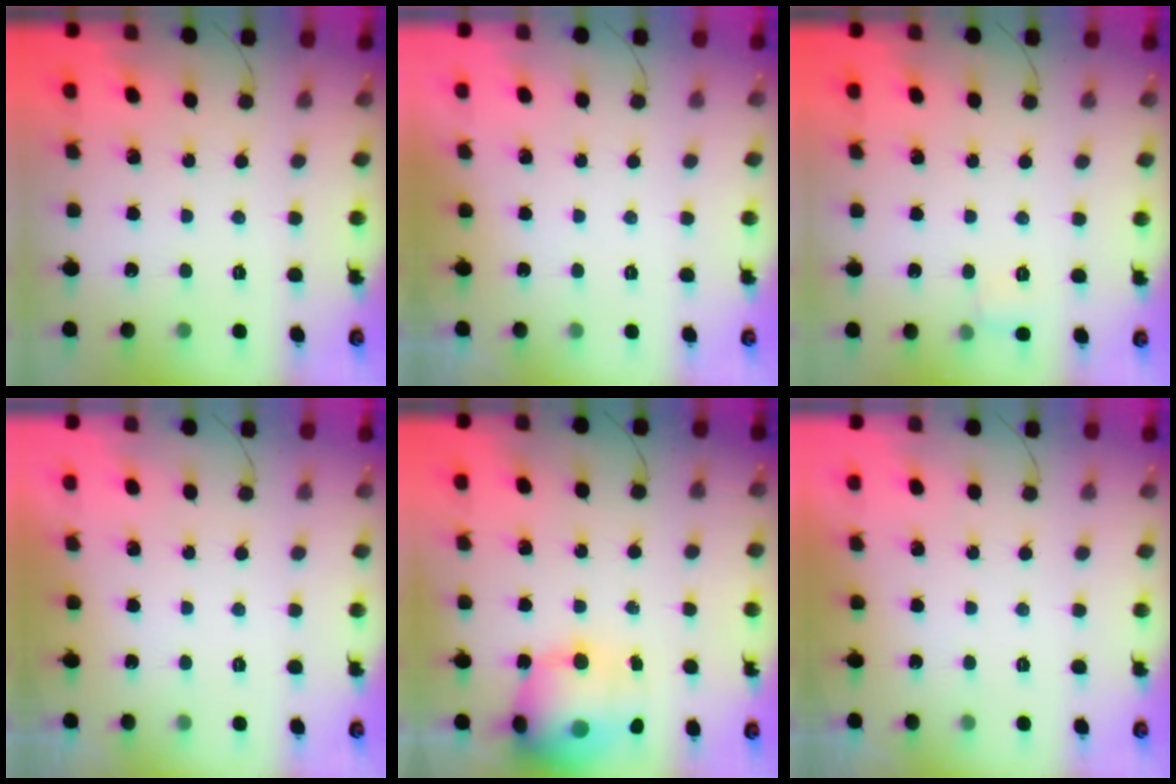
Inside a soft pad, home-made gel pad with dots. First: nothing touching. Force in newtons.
{"total": 0.0}
{"total": 6.2, "press": 5.9, "slide": 1.9}
{"total": 0.0}
{"total": 18.9, "press": 18.4, "slide": 4.3}
{"total": 0.0}